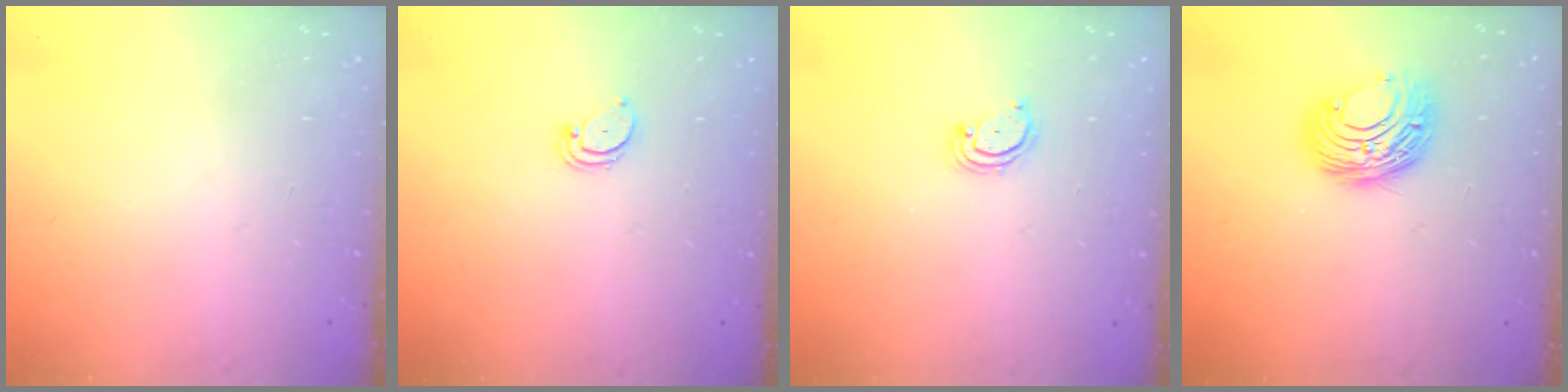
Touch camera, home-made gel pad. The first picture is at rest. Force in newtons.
{"total": 1.8, "press": 1.8, "slide": 0.2}
{"total": 2.5, "press": 2.5, "slide": 0.3}
{"total": 9.0, "press": 9.0, "slide": 0.2}